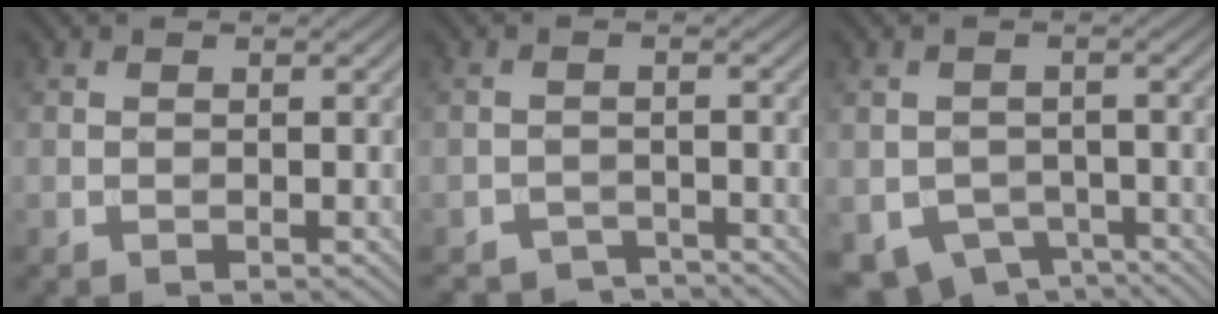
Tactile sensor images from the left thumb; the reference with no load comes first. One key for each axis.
{"total": 3.1, "fx": -2.9, "fy": 0.8, "fz": 0.4, "tx": -0.003, "ty": 0.000, "tz": -0.052}
{"total": 5.8, "fx": -3.4, "fy": 4.1, "fz": 2.3, "tx": -0.047, "ty": -0.024, "tz": -0.050}